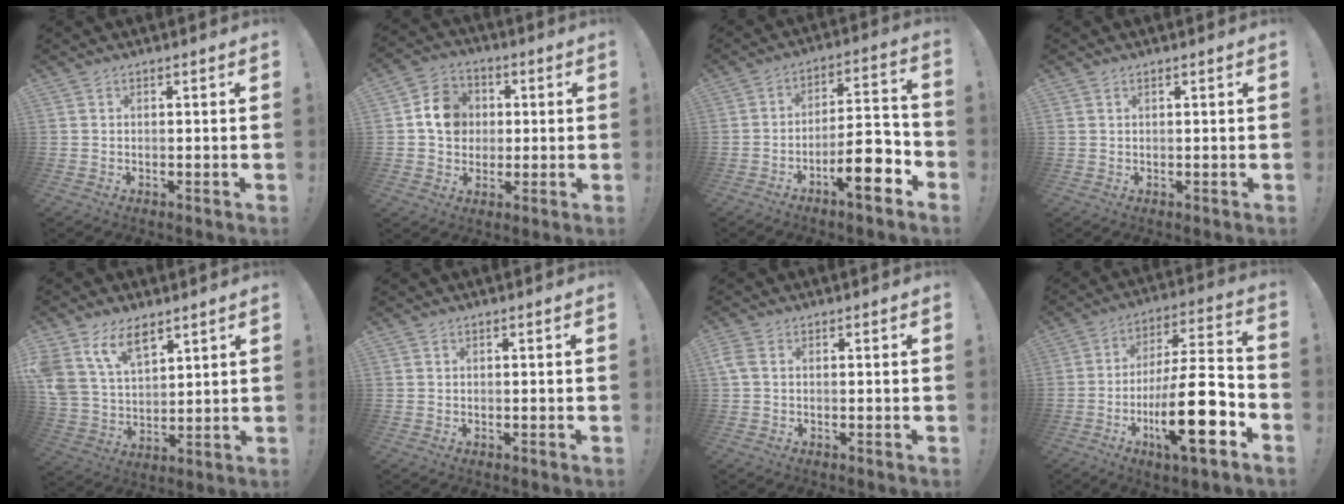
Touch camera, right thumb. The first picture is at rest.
{"total": 10.8, "force": [1.6, 9.6, 4.7], "torque": [-0.060, 0.010, 0.036]}
{"total": 13.5, "force": [-6.8, 3.6, 11.1], "torque": [-0.159, 0.038, -0.111]}
{"total": 0.7, "force": [0.5, 0.3, 0.4], "torque": [-0.006, 0.000, 0.010]}
{"total": 13.3, "force": [8.8, 7.3, 6.8], "torque": [-0.140, -0.048, 0.169]}
{"total": 0.0}
{"total": 2.3, "force": [0.6, 1.4, 1.8], "torque": [-0.046, 0.005, 0.010]}
{"total": 22.2, "force": [-7.7, 5.7, 20.0], "torque": [-0.335, 0.038, -0.125]}